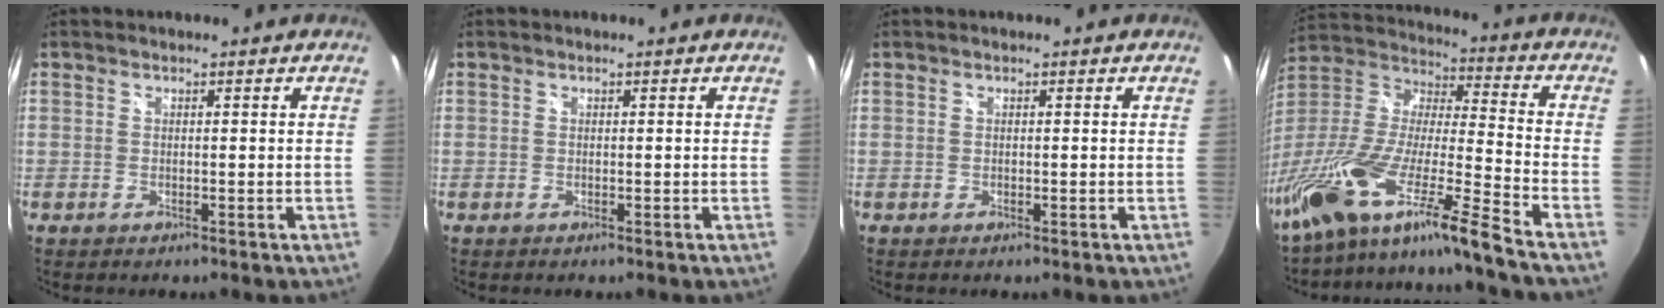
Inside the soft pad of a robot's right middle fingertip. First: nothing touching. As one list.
[{"total": 0.0}, {"total": 0.0}, {"total": 22.9, "force": [-16.8, -0.6, 15.5], "torque": [-0.259, -0.057, -0.306]}]